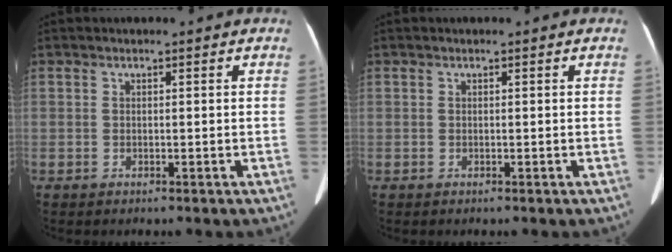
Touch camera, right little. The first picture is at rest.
{"total": 0.0}